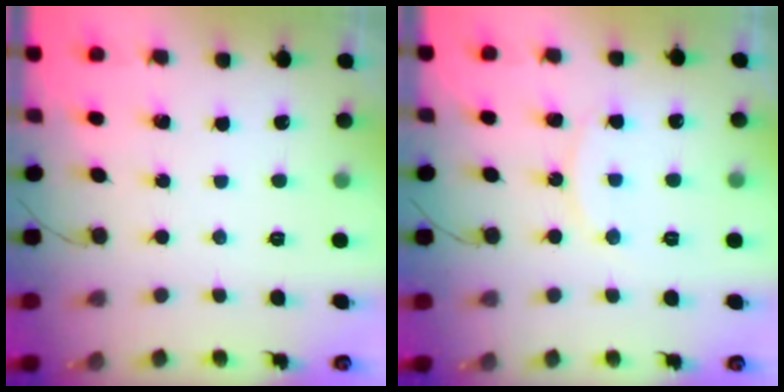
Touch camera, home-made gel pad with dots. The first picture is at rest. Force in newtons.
{"total": 8.8, "press": 8.8, "slide": 0.6}